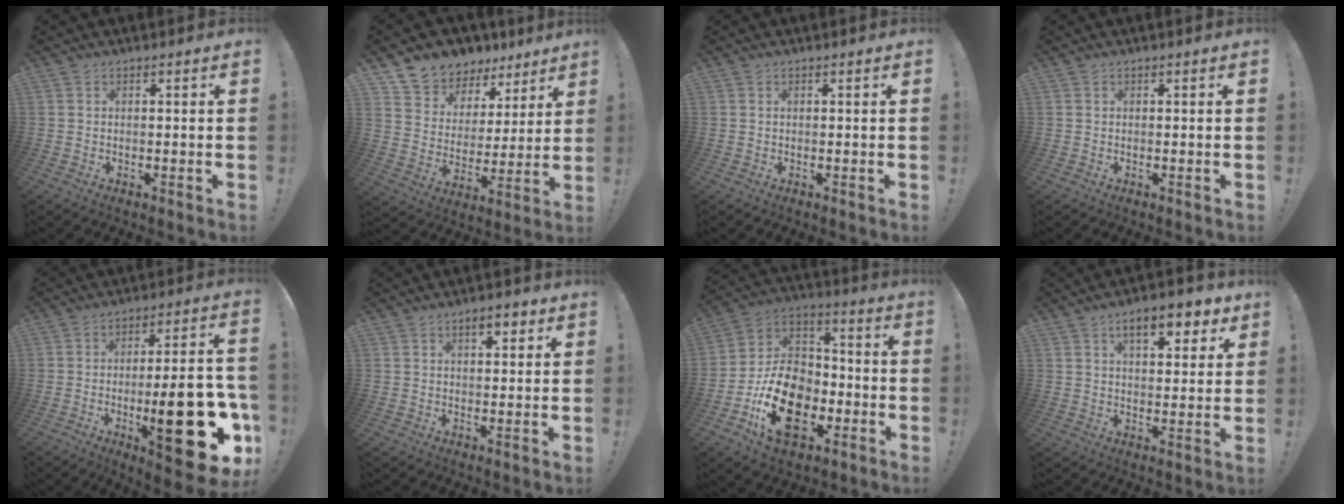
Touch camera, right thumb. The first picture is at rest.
{"total": 8.6, "force": [6.7, 5.3, 1.0], "torque": [-0.024, -0.060, 0.127]}
{"total": 0.0}
{"total": 0.0}
{"total": 25.2, "force": [-7.3, 8.0, 22.8], "torque": [-0.327, 0.029, -0.098]}
{"total": 4.0, "force": [2.1, 1.9, 2.9], "torque": [-0.037, -0.004, 0.031]}
{"total": 20.8, "force": [-8.3, 14.3, 12.7], "torque": [-0.217, 0.052, -0.130]}
{"total": 9.8, "force": [5.3, 4.0, 7.2], "torque": [-0.097, -0.019, 0.088]}